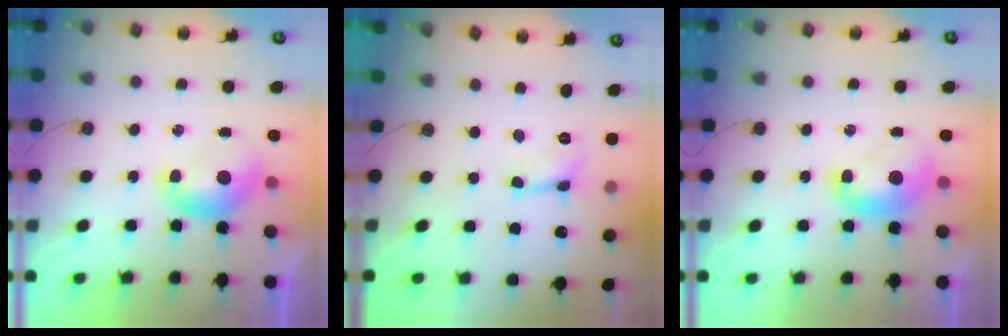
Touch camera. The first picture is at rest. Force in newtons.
{"total": 2.2, "press": 2.2, "slide": 0.4}
{"total": 1.7, "press": 1.7, "slide": 0.2}